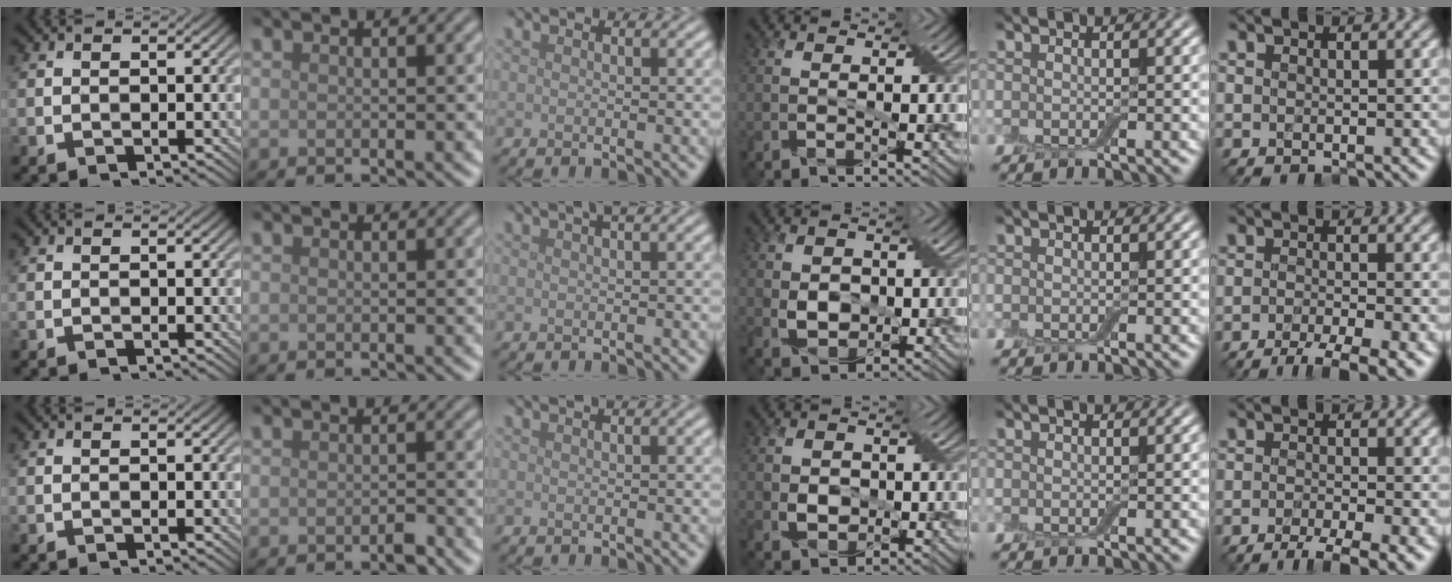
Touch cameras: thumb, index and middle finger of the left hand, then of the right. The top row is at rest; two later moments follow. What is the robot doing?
{"motion": "cut", "object": "cling film"}